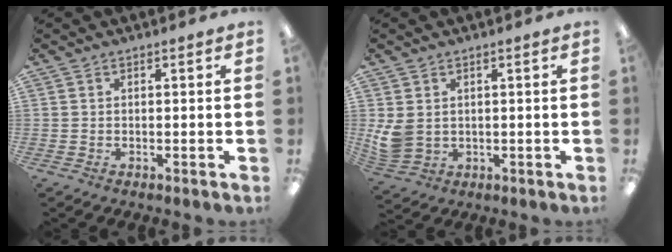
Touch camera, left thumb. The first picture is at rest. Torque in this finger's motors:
{"motor_torque": [-0.07, 0.36, 0.32, -0.31, 0.05]}